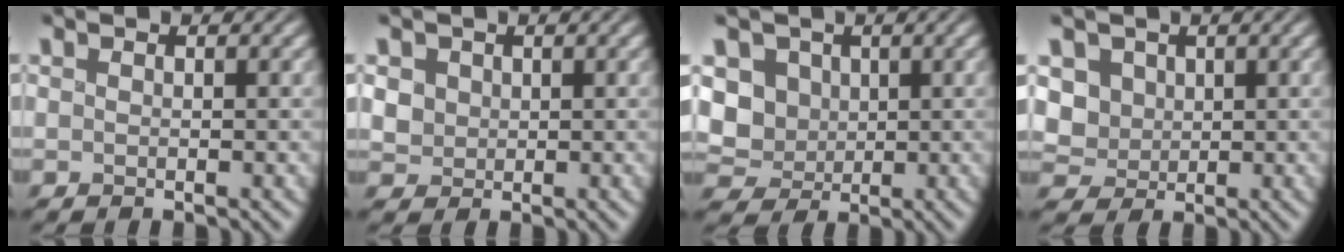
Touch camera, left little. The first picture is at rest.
{"total": 1.9, "force": [0.3, 1.7, 0.7], "torque": [-0.024, -0.007, 0.012]}
{"total": 5.5, "force": [0.3, 4.8, 2.6], "torque": [-0.063, 0.009, -0.009]}
{"total": 4.1, "force": [0.5, 3.6, 1.9], "torque": [-0.055, 0.004, 0.008]}